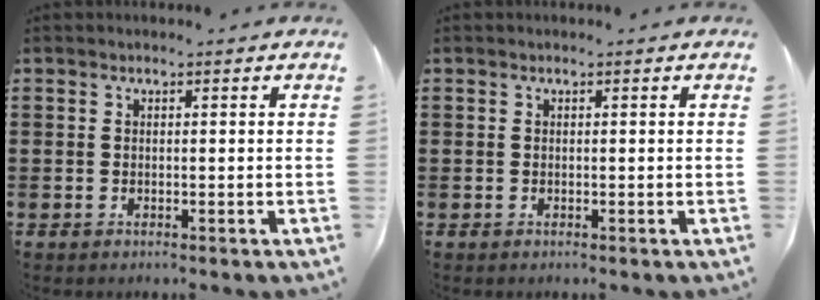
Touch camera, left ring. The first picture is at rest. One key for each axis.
{"total": 0.0}